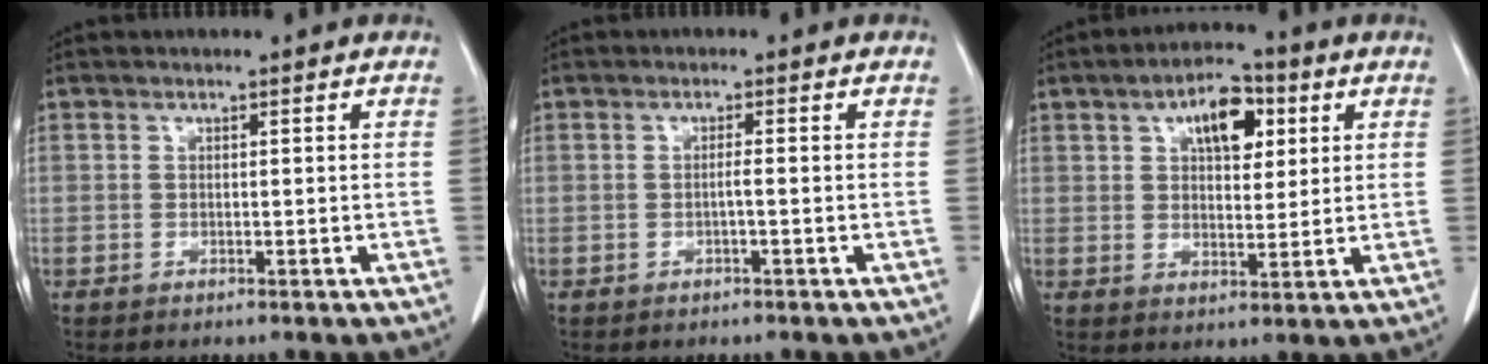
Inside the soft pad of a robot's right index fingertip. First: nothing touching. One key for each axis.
{"total": 1.4, "fx": -0.3, "fy": 0.3, "fz": 1.4, "tx": -0.027, "ty": 0.002, "tz": -0.004}
{"total": 9.6, "fx": 3.7, "fy": 4.9, "fz": 7.4, "tx": -0.127, "ty": 0.020, "tz": 0.062}